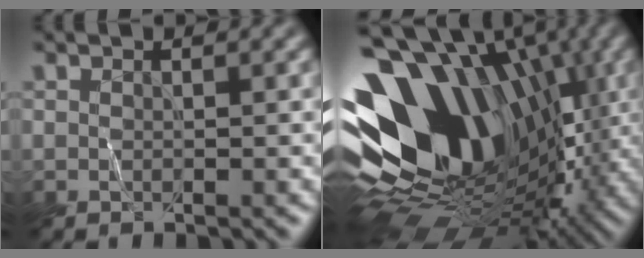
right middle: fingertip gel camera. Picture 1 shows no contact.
{"total": 16.7, "force": [1.7, 12.1, 11.3], "torque": [-0.220, 0.021, 0.030]}